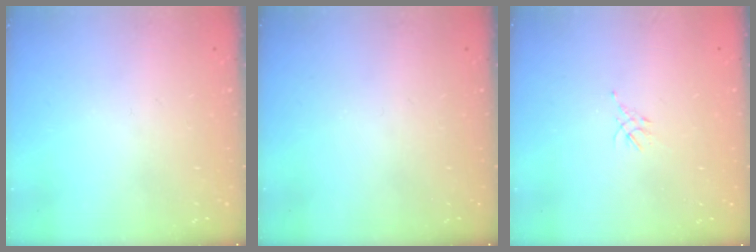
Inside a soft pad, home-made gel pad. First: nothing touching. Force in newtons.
{"total": 0.0}
{"total": 2.0, "press": 1.9, "slide": 0.7}